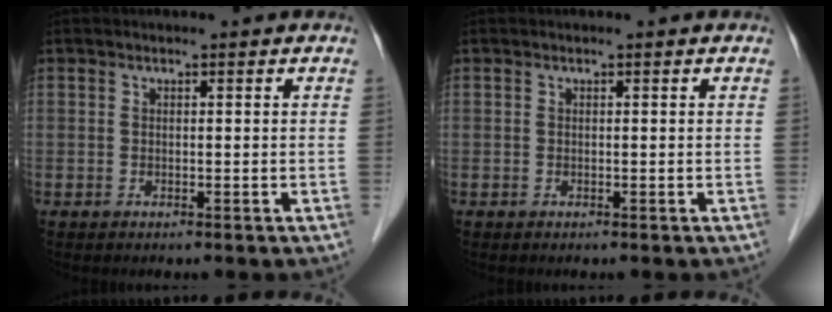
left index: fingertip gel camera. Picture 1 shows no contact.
{"total": 0.0}